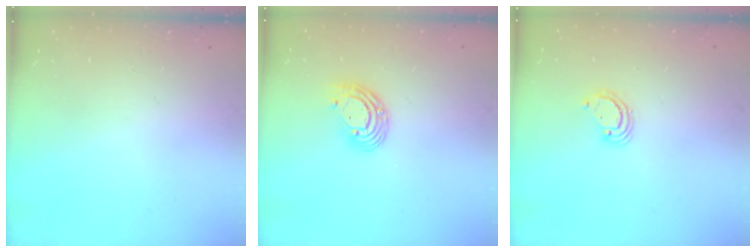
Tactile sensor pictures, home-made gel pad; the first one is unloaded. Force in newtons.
{"total": 8.4, "press": 8.3, "slide": 1.1}
{"total": 3.8, "press": 3.8, "slide": 0.1}